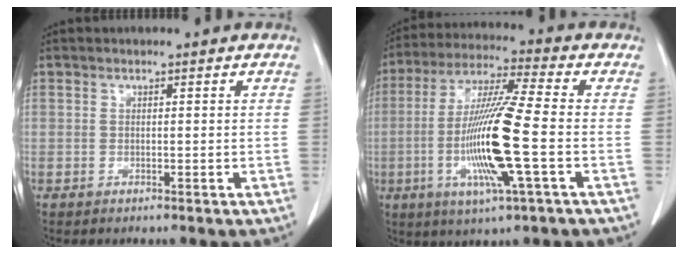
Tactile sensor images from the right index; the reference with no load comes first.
{"total": 15.1, "force": [-3.1, -0.1, 14.8], "torque": [-0.299, -0.013, -0.066]}